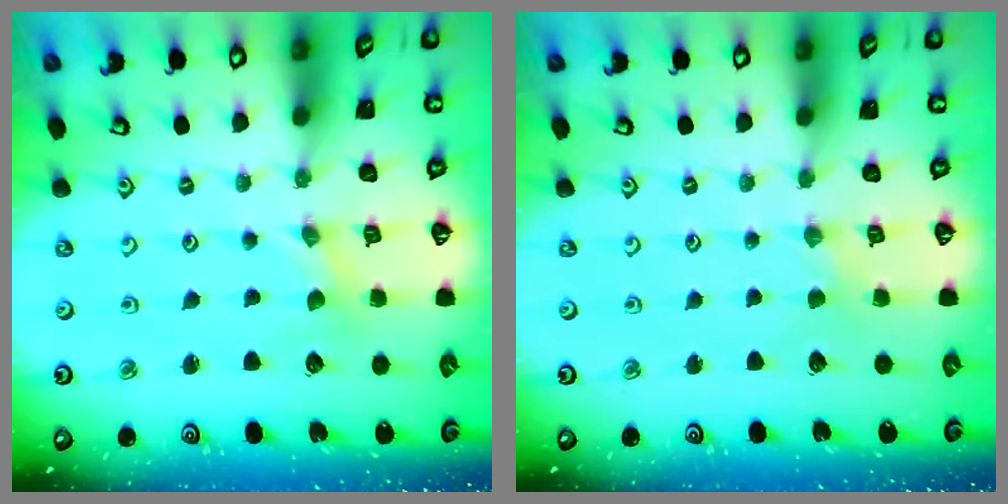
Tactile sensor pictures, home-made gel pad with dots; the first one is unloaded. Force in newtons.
{"total": 0.0}